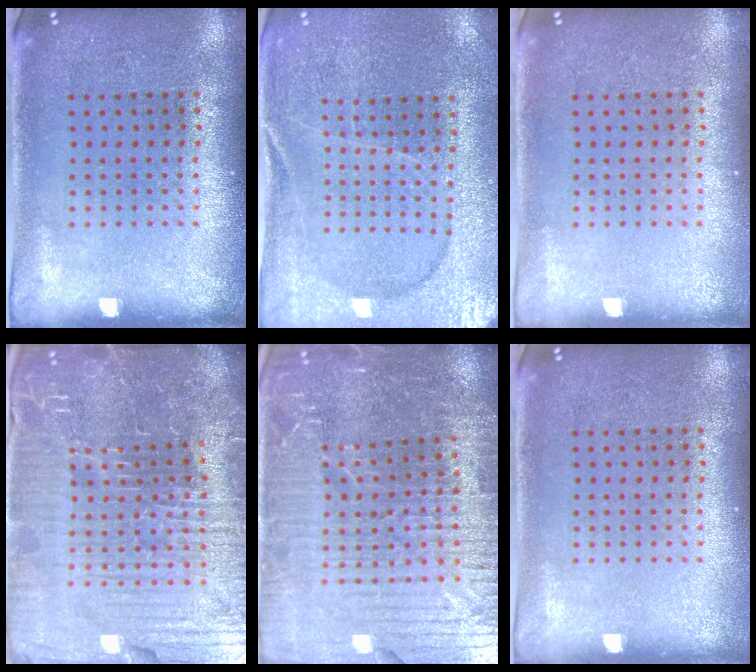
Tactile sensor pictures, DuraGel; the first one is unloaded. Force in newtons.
{"total": 1.5, "press": 1.5, "slide": 0.2}
{"total": 0.0}
{"total": 7.5, "press": 6.7, "slide": 3.4}
{"total": 5.3, "press": 4.8, "slide": 2.0}
{"total": 0.0}